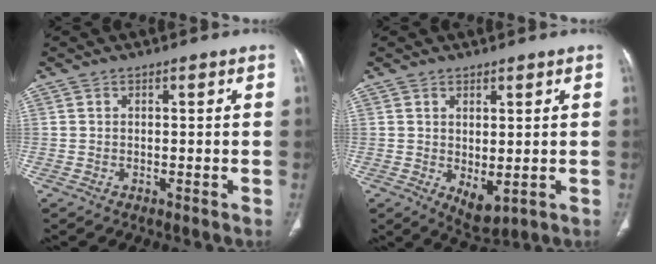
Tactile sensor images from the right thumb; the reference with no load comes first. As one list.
[{"total": 4.7, "force": [-0.3, 2.3, 4.0], "torque": [-0.058, -0.015, 0.012]}]